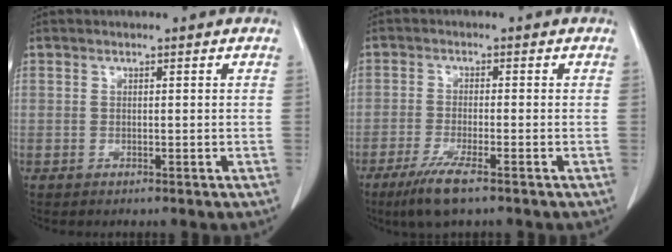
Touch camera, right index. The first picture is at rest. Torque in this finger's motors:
{"motor_torque": [0.48, -0.45, 0.11, 0.04]}